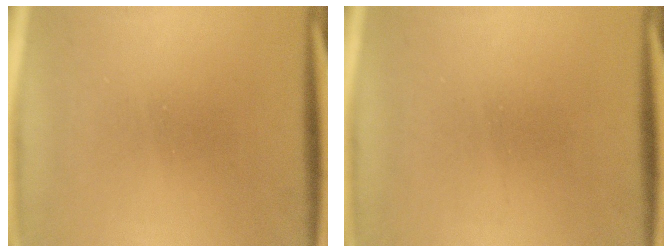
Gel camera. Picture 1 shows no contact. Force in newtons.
{"total": 1.4}